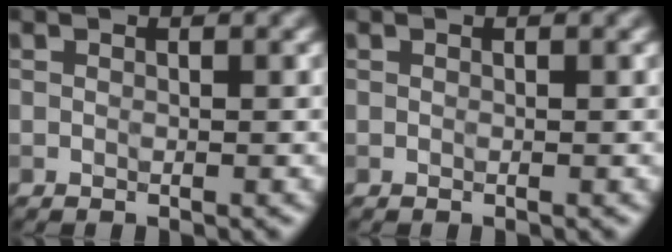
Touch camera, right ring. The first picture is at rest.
{"total": 0.0}